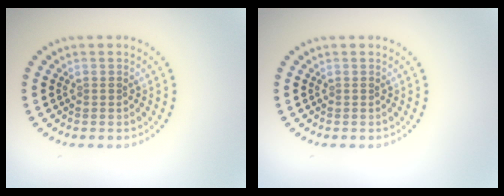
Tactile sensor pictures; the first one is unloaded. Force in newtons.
{"total": 0.0}